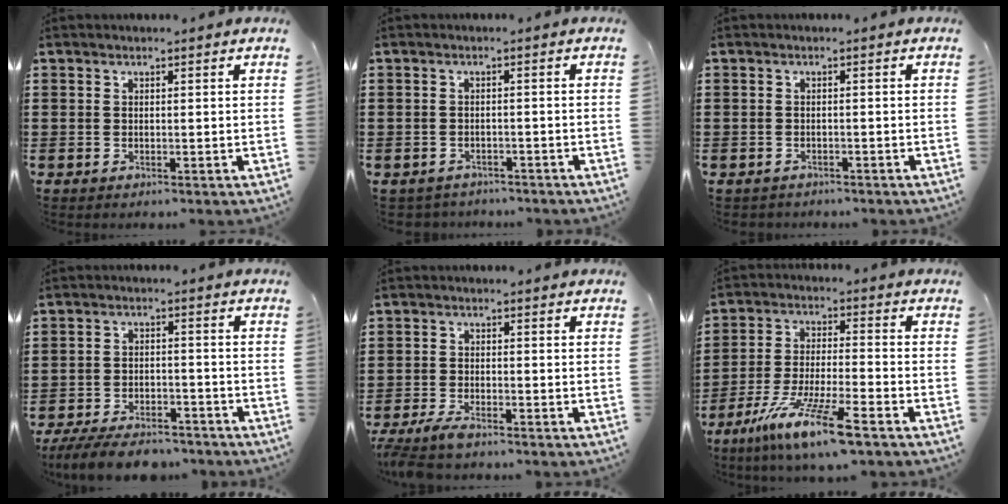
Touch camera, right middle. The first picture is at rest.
{"total": 1.7, "force": [-1.6, 0.2, -0.1], "torque": [-0.006, -0.002, -0.037]}
{"total": 1.0, "force": [-1.0, 0.1, 0.0], "torque": [-0.005, -0.001, -0.022]}
{"total": 6.5, "force": [-5.9, 1.2, 2.3], "torque": [-0.044, 0.003, -0.112]}
{"total": 3.1, "force": [-2.7, 0.4, 1.4], "torque": [-0.047, -0.006, -0.060]}
{"total": 10.7, "force": [-7.8, 0.1, 7.4], "torque": [-0.146, -0.009, -0.150]}